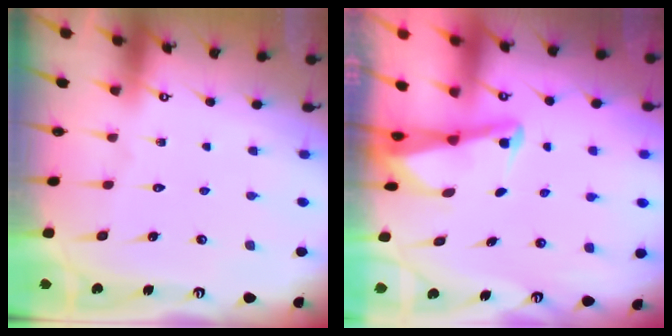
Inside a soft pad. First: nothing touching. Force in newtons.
{"total": 2.5, "press": 2.5, "slide": 0.6}